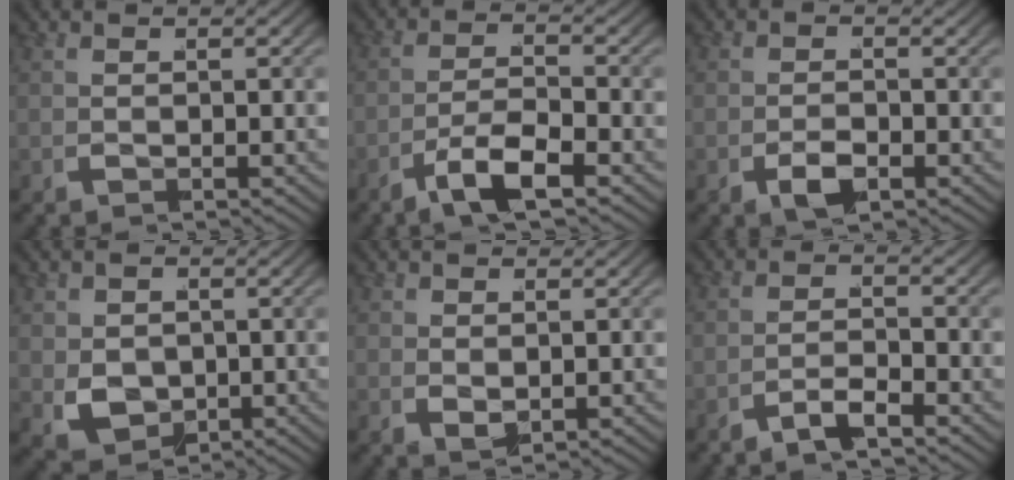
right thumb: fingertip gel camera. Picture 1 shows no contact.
{"total": 3.7, "force": [-2.6, 1.2, 2.3], "torque": [-0.048, -0.009, -0.053]}
{"total": 2.2, "force": [-1.5, 1.3, 1.0], "torque": [-0.016, -0.016, -0.029]}
{"total": 6.0, "force": [-1.2, 5.0, 3.1], "torque": [-0.092, -0.053, -0.006]}
{"total": 1.2, "force": [0.5, 0.8, 0.6], "torque": [-0.006, -0.010, 0.014]}
{"total": 2.2, "force": [-2.2, 0.0, 0.0], "torque": [0.004, 0.001, -0.050]}